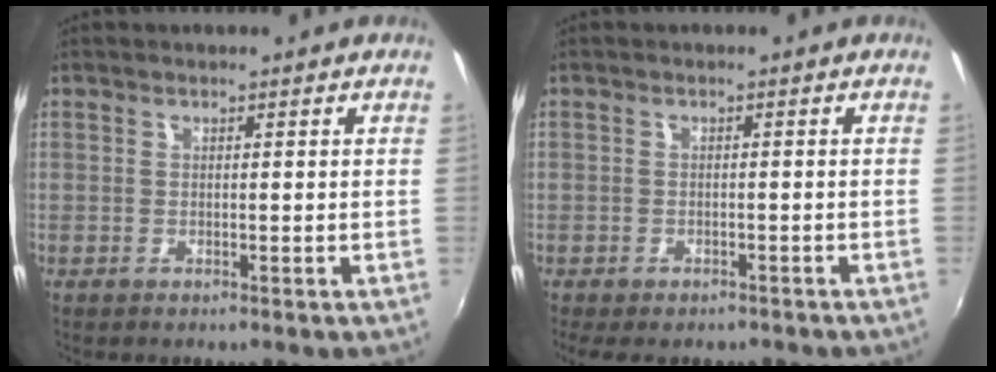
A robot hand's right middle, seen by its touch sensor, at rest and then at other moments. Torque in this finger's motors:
{"motor_torque": [0.05, -0.56, -0.52, -0.11]}